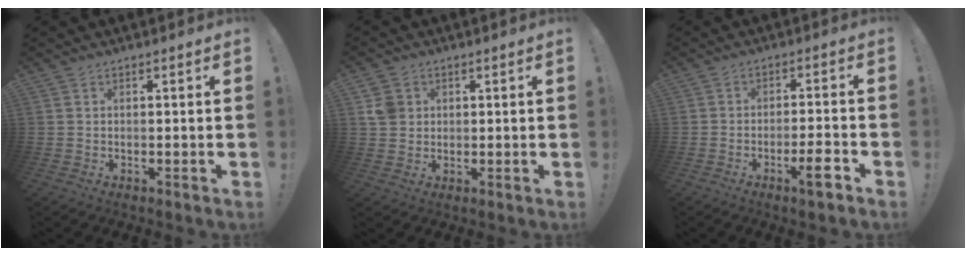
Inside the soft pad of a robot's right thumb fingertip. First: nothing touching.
{"total": 5.5, "force": [1.6, 4.7, 2.2], "torque": [-0.029, 0.004, 0.034]}
{"total": 6.8, "force": [-3.7, 0.3, 5.8], "torque": [-0.076, 0.010, -0.064]}